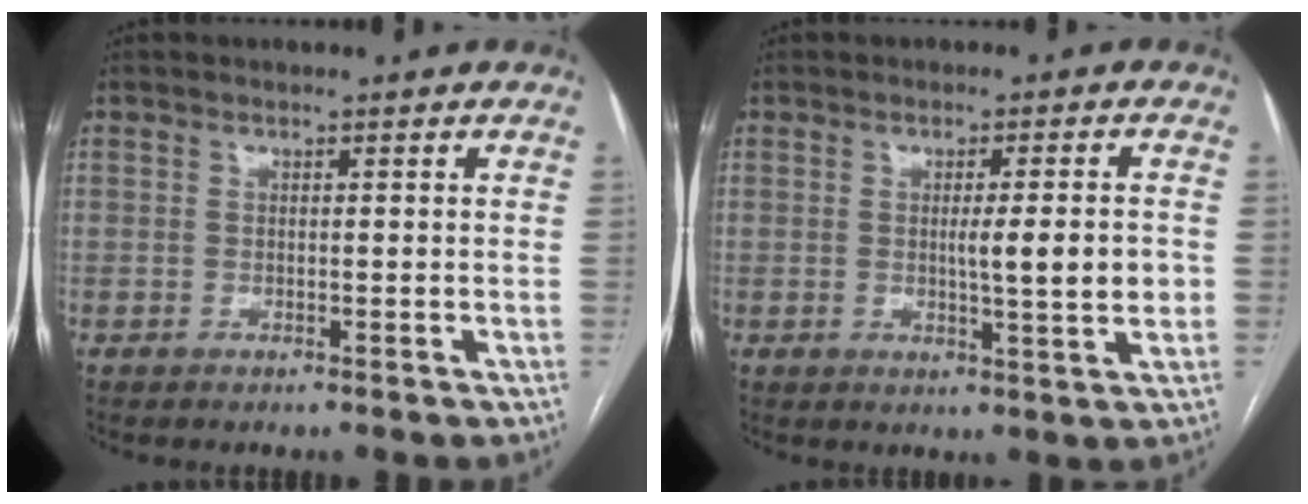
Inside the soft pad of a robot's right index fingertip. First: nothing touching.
{"total": 6.0, "force": [-0.2, 0.3, 6.0], "torque": [-0.089, -0.007, -0.003]}